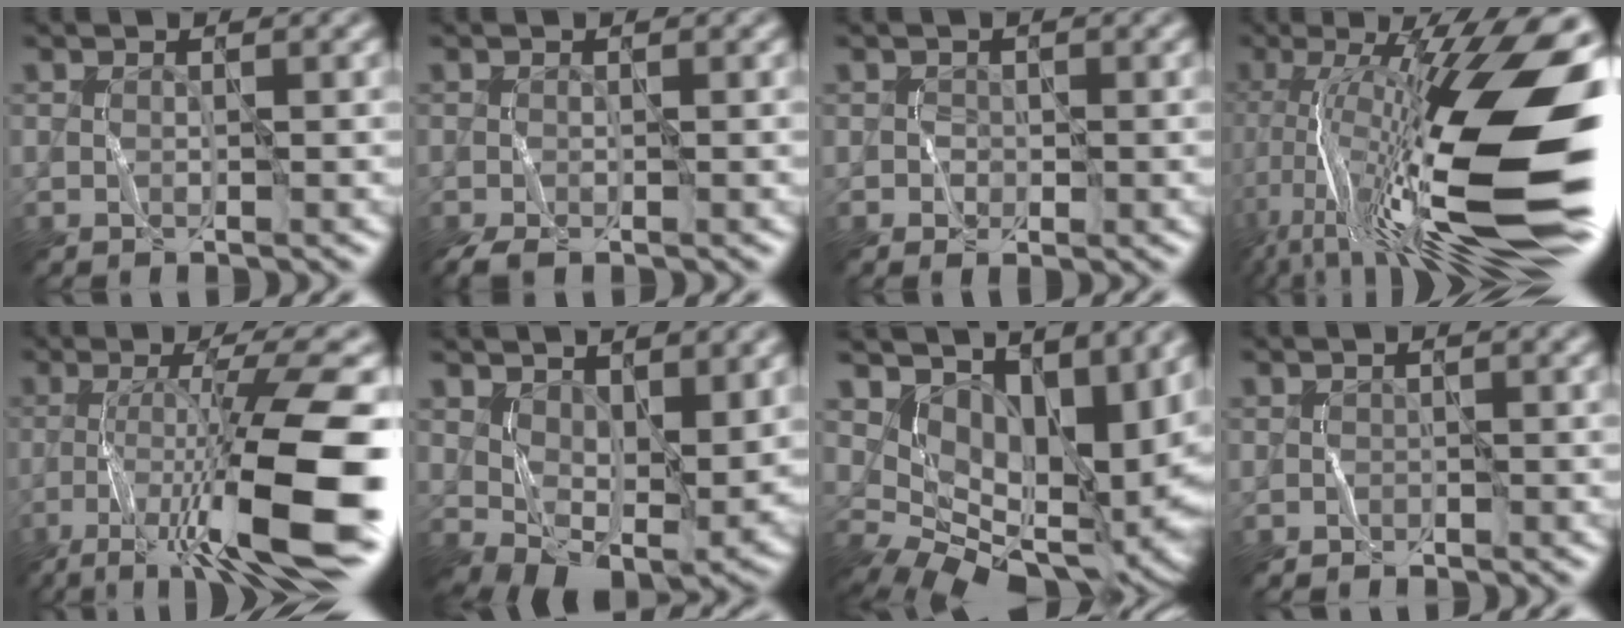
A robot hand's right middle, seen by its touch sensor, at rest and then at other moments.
{"total": 1.0, "force": [-0.6, 0.2, 0.8], "torque": [-0.027, -0.001, -0.009]}
{"total": 1.1, "force": [-0.3, 0.9, 0.6], "torque": [-0.010, -0.002, 0.001]}
{"total": 18.6, "force": [-2.0, 4.7, 17.9], "torque": [-0.321, 0.013, -0.034]}
{"total": 11.7, "force": [-5.0, 1.9, 10.4], "torque": [-0.160, 0.009, -0.080]}
{"total": 8.1, "force": [1.0, 4.7, 6.5], "torque": [-0.116, -0.018, 0.032]}
{"total": 11.4, "force": [3.4, 6.8, 8.5], "torque": [-0.141, -0.019, 0.081]}
{"total": 0.9, "force": [-0.5, -0.2, -0.7], "torque": [0.013, 0.003, -0.005]}